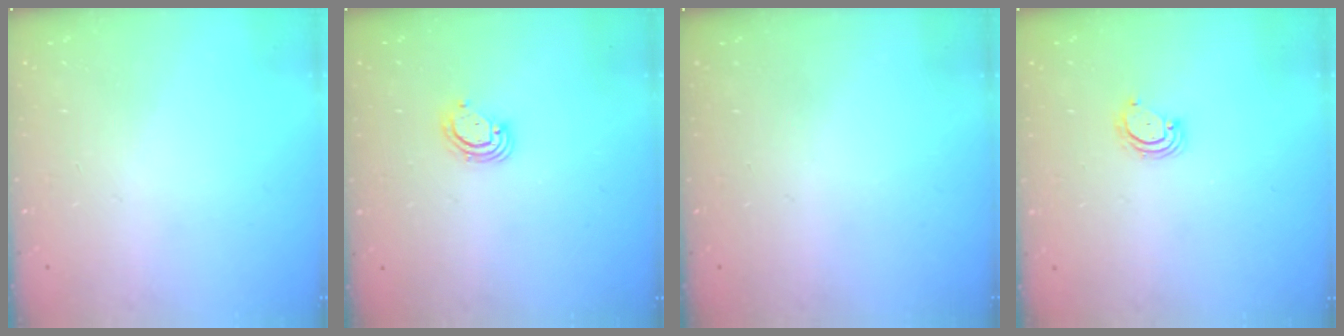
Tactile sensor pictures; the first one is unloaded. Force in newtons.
{"total": 3.6, "press": 3.6, "slide": 0.3}
{"total": 0.0}
{"total": 3.2, "press": 3.2, "slide": 0.3}